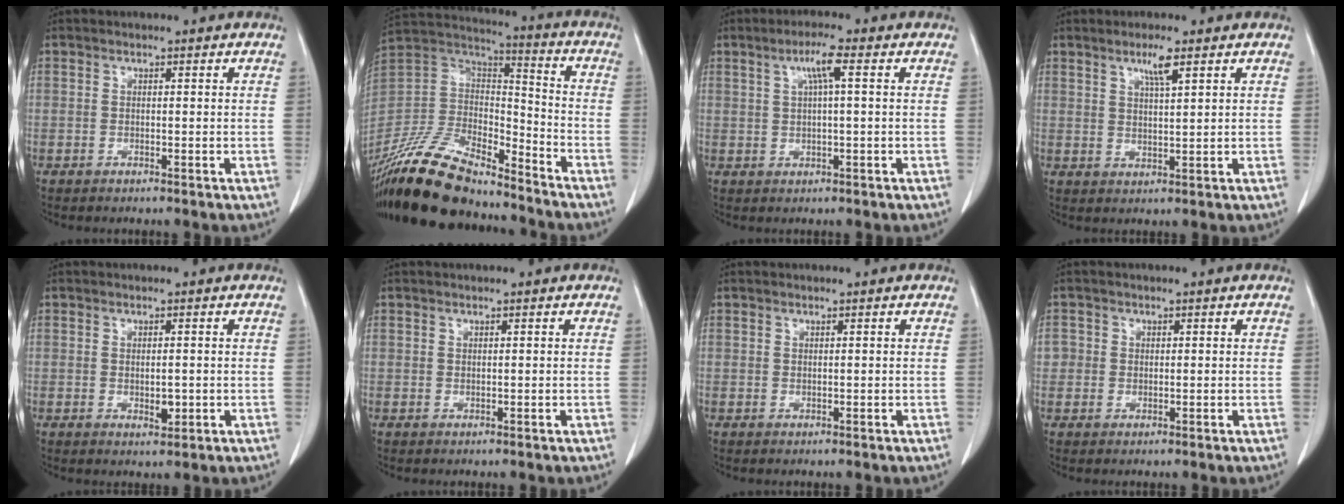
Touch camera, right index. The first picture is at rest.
{"total": 22.9, "force": [-19.0, 6.8, 10.8], "torque": [-0.249, -0.014, -0.354]}
{"total": 4.3, "force": [1.4, 0.1, 4.0], "torque": [-0.075, 0.005, 0.026]}
{"total": 4.0, "force": [2.3, 0.4, 3.2], "torque": [-0.060, -0.003, 0.042]}
{"total": 2.5, "force": [-0.3, 1.1, 2.2], "torque": [-0.039, -0.004, 0.000]}
{"total": 0.0}
{"total": 0.0}
{"total": 2.8, "force": [0.3, 2.7, 0.7], "torque": [-0.007, 0.004, 0.005]}